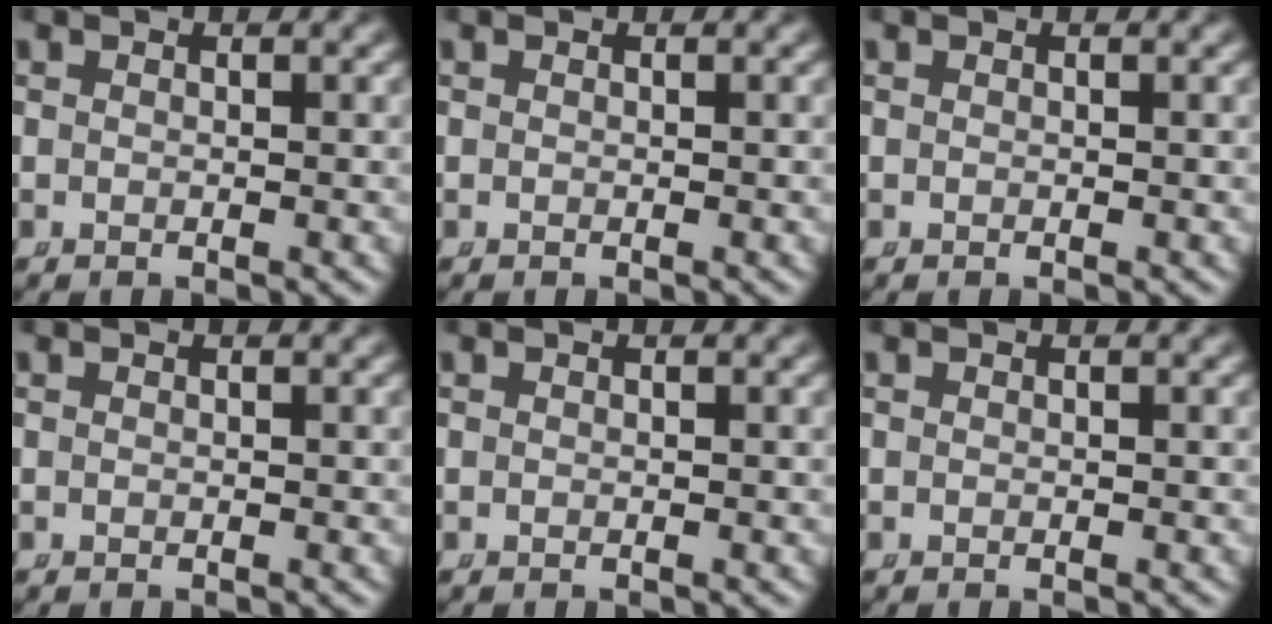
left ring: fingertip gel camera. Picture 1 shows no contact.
{"total": 0.0}
{"total": 0.0}
{"total": 0.0}
{"total": 0.0}
{"total": 0.0}